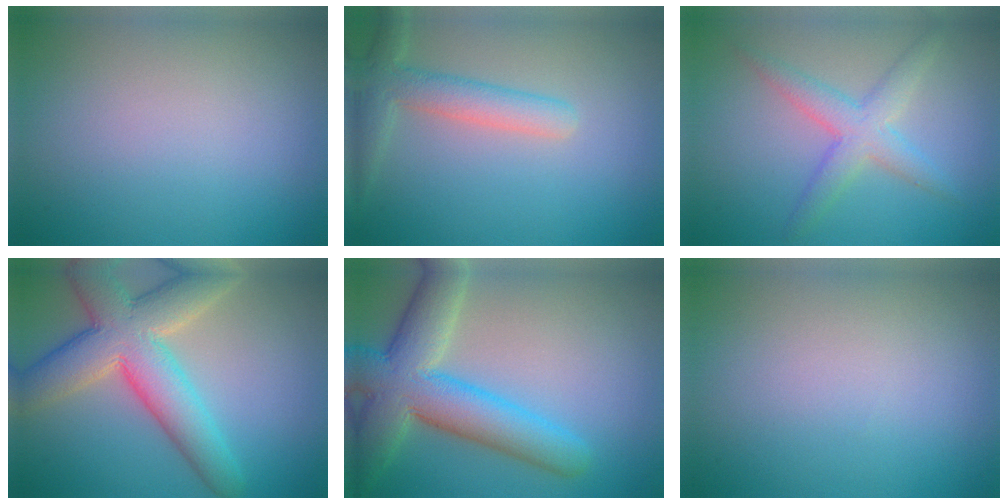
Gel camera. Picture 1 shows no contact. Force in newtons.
{"total": 3.5, "press": 3.5, "slide": 0.3}
{"total": 3.5, "press": 3.5, "slide": 0.0}
{"total": 8.8, "press": 8.7, "slide": 0.7}
{"total": 8.9, "press": 8.9, "slide": 0.6}
{"total": 0.0}